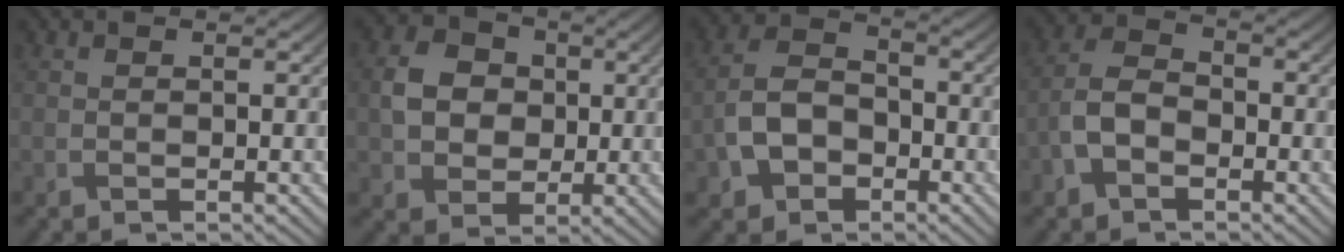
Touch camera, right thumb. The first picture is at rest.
{"total": 6.2, "force": [0.5, 5.3, 3.1], "torque": [-0.071, 0.007, -0.002]}
{"total": 6.9, "force": [-2.7, 4.8, 4.2], "torque": [-0.094, 0.000, -0.058]}
{"total": 5.0, "force": [-2.1, 3.1, 3.3], "torque": [-0.070, 0.005, -0.052]}